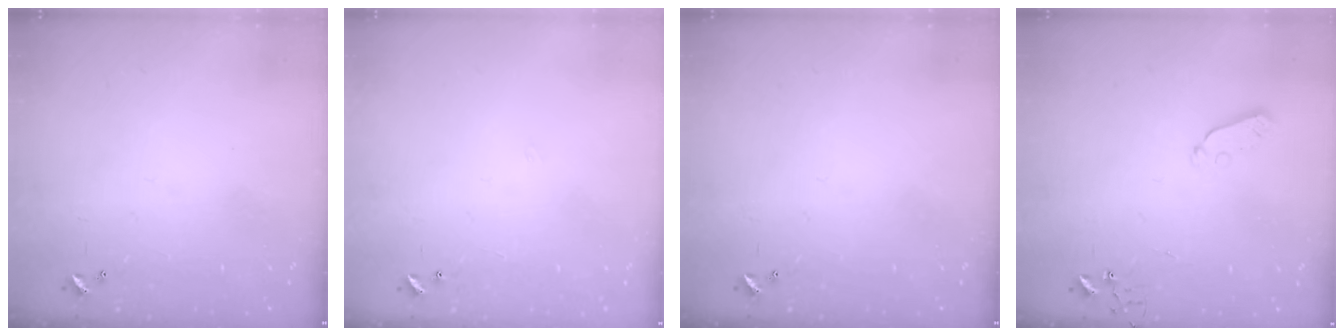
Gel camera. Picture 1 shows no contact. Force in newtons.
{"total": 3.8, "press": 3.8, "slide": 0.5}
{"total": 0.0}
{"total": 5.0, "press": 5.0, "slide": 0.4}